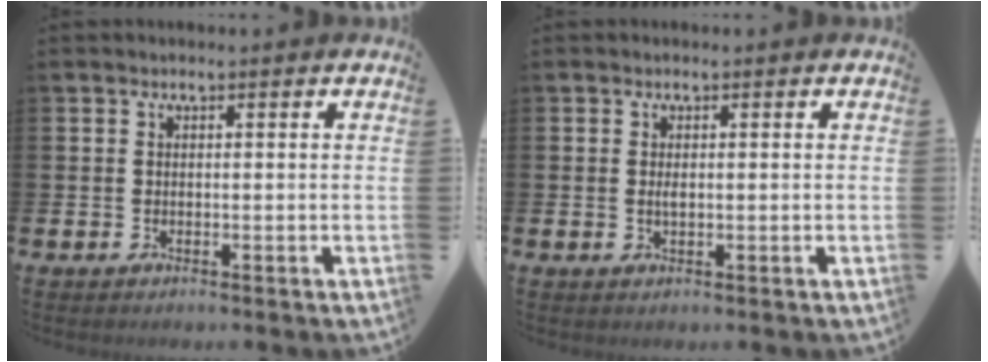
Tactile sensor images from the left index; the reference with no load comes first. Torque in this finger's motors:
{"motor_torque": [0.37, 0.27, 0.02, 0.01]}